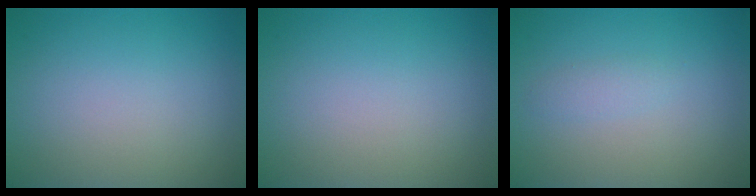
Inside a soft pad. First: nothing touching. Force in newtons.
{"total": 0.0}
{"total": 0.9, "press": 0.9, "slide": 0.0}